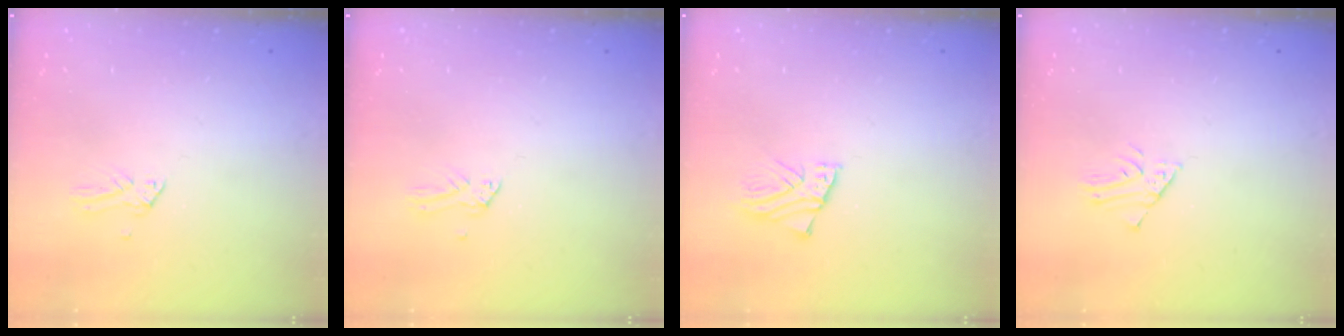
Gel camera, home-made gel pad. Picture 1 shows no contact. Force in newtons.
{"total": 0.0}
{"total": 2.2, "press": 2.2, "slide": 0.1}
{"total": 1.6, "press": 1.6, "slide": 0.1}